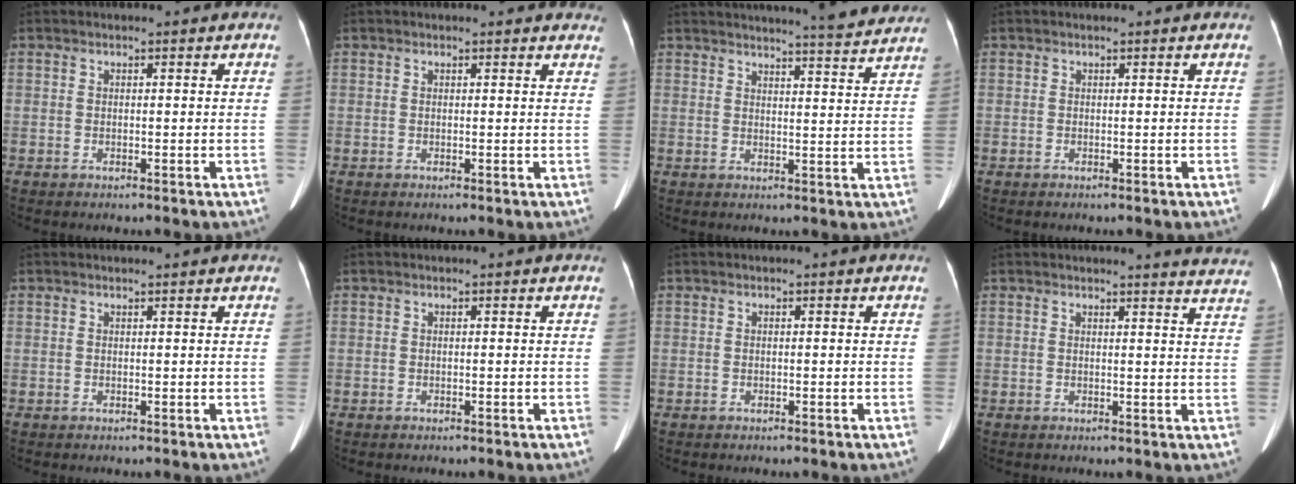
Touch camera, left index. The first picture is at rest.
{"total": 3.3, "force": [3.0, 1.1, 0.8], "torque": [-0.006, 0.008, 0.016]}
{"total": 10.2, "force": [9.7, -0.5, 3.0], "torque": [-0.046, -0.011, 0.107]}
{"total": 0.0}
{"total": 1.6, "force": [1.5, 0.1, 0.5], "torque": [-0.011, 0.014, 0.018]}
{"total": 0.0}
{"total": 0.0}
{"total": 9.5, "force": [9.4, -0.1, 1.5], "torque": [0.000, -0.058, 0.072]}